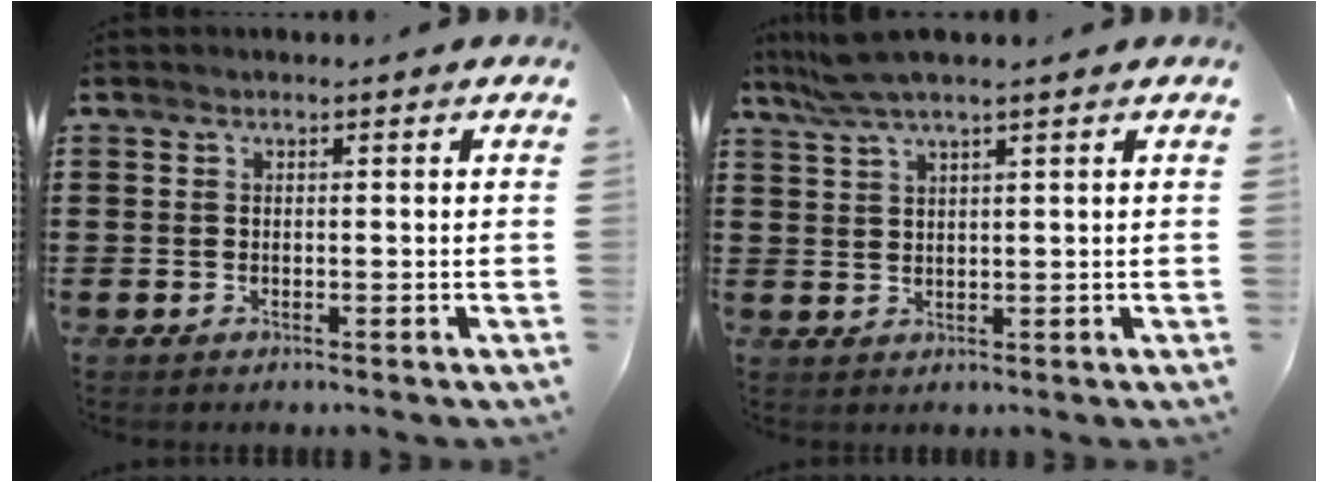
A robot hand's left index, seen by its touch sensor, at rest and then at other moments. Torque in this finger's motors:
{"motor_torque": [1.13, -1.01, 0.74, 0.21]}